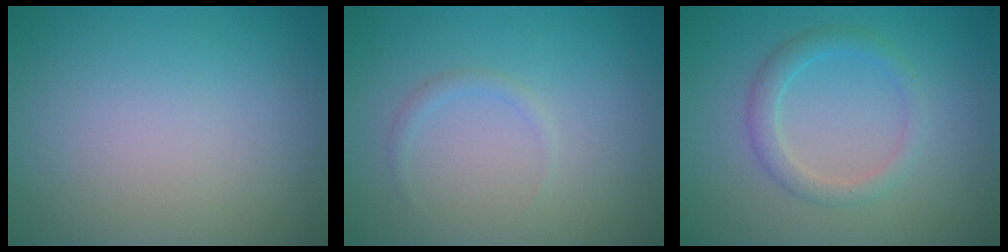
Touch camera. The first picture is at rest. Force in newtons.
{"total": 0.7, "press": 0.7, "slide": 0.1}
{"total": 2.2, "press": 2.2, "slide": 0.1}